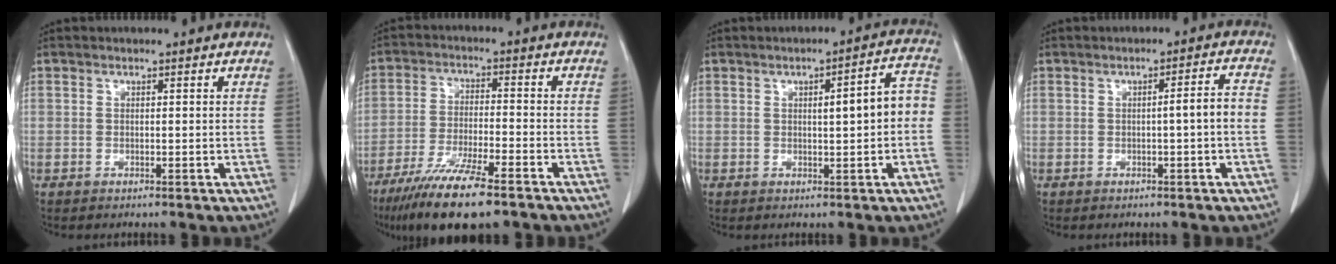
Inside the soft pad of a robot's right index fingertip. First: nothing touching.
{"total": 12.8, "force": [-9.2, 1.6, 8.8], "torque": [-0.159, -0.033, -0.155]}
{"total": 6.5, "force": [-0.1, 1.1, 6.4], "torque": [-0.087, 0.026, -0.001]}
{"total": 3.5, "force": [-0.7, -0.2, 3.5], "torque": [-0.048, 0.007, -0.009]}